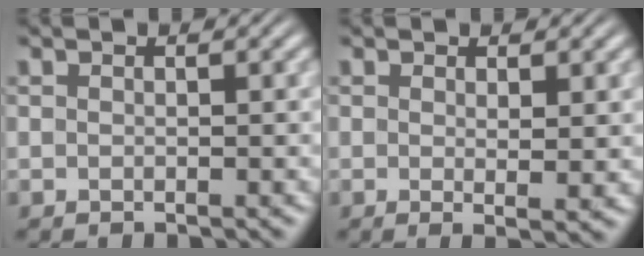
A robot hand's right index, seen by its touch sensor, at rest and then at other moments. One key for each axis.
{"total": 1.4, "fx": 0.3, "fy": -0.1, "fz": 1.3, "tx": -0.024, "ty": -0.011, "tz": 0.005}